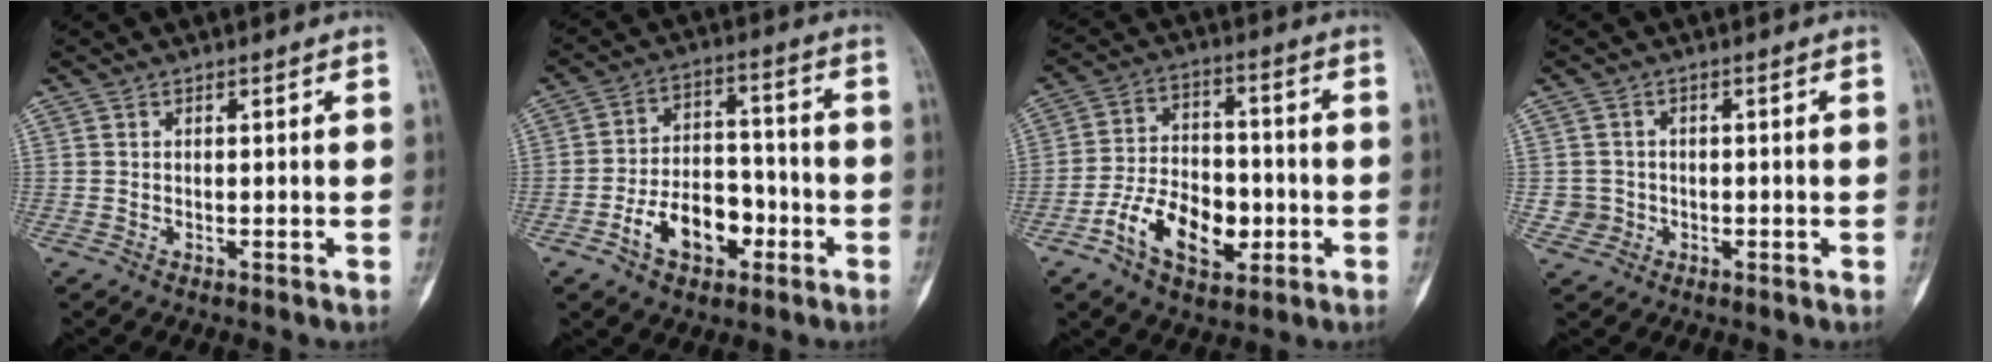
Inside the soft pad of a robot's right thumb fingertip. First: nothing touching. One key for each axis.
{"total": 12.0, "fx": -5.0, "fy": 7.5, "fz": 7.9, "tx": -0.101, "ty": 0.042, "tz": -0.083}
{"total": 13.4, "fx": -4.7, "fy": 8.2, "fz": 9.5, "tx": -0.140, "ty": 0.029, "tz": -0.081}
{"total": 2.8, "fx": -0.4, "fy": 2.8, "fz": 0.0, "tx": 0.020, "ty": 0.009, "tz": -0.010}